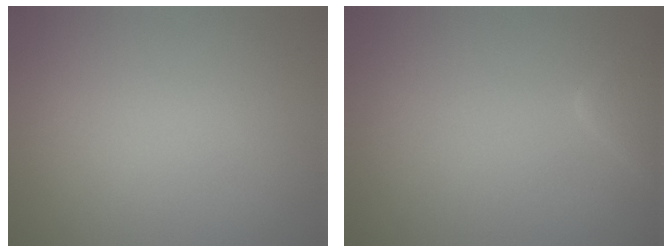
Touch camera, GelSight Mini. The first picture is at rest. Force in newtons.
{"total": 2.3, "press": 2.2, "slide": 0.2}